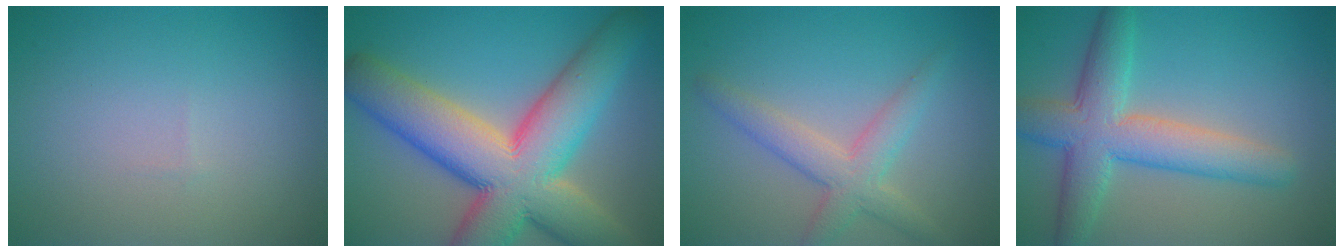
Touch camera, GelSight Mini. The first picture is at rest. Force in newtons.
{"total": 14.2, "press": 14.1, "slide": 1.1}
{"total": 3.8, "press": 3.8, "slide": 0.3}
{"total": 6.8, "press": 6.8, "slide": 0.3}